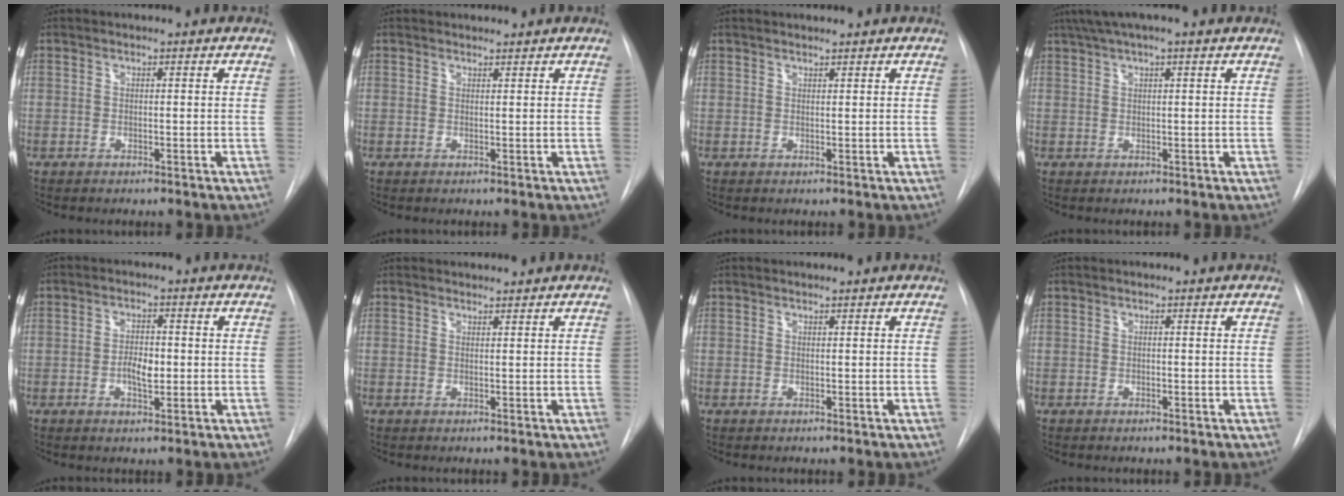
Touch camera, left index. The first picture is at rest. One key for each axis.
{"total": 1.3, "fx": 1.3, "fy": 0.0, "fz": 0.0, "tx": -0.004, "ty": 0.004, "tz": 0.023}
{"total": 1.6, "fx": 1.5, "fy": 0.1, "fz": 0.5, "tx": -0.007, "ty": 0.011, "tz": 0.028}
{"total": 6.6, "fx": 4.7, "fy": 0.4, "fz": 4.6, "tx": -0.079, "ty": 0.044, "tz": 0.078}
{"total": 3.5, "fx": -0.5, "fy": 1.5, "fz": 3.1, "tx": -0.053, "ty": 0.002, "tz": -0.007}
{"total": 1.6, "fx": 1.6, "fy": 0.0, "fz": 0.0, "tx": -0.004, "ty": 0.005, "tz": 0.027}
{"total": 0.7, "fx": 0.7, "fy": -0.1, "fz": 0.2, "tx": -0.006, "ty": 0.008, "tz": 0.015}
{"total": 0.0}